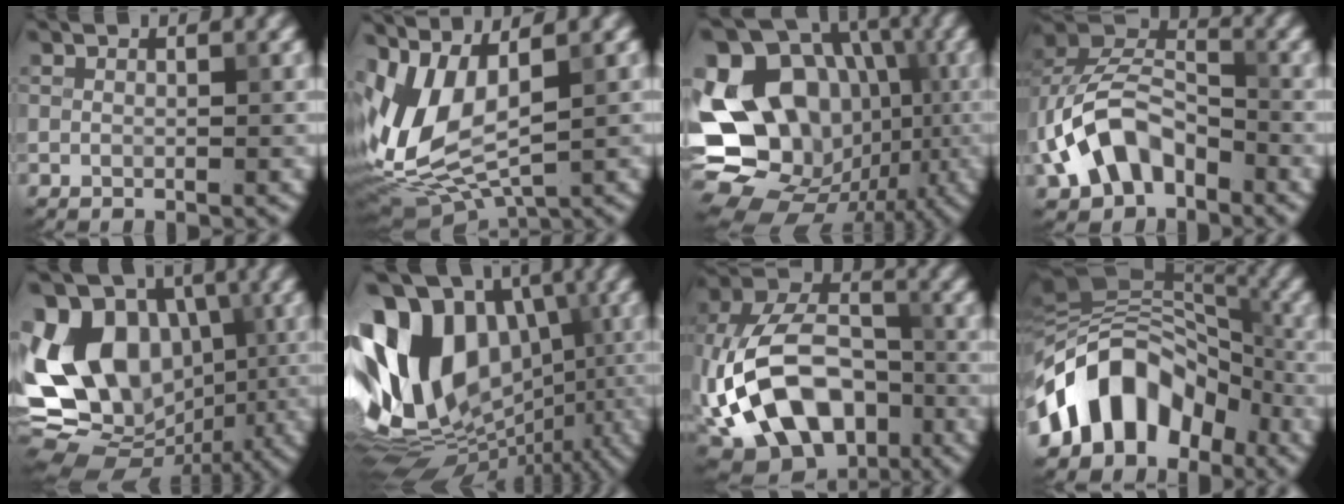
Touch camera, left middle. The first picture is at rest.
{"total": 9.5, "force": [0.2, 4.8, 8.2], "torque": [-0.205, -0.010, 0.012]}
{"total": 20.3, "force": [-1.7, 17.2, 10.6], "torque": [-0.181, 0.024, -0.041]}
{"total": 8.3, "force": [-3.2, 5.4, 5.3], "torque": [-0.104, 0.010, -0.071]}
{"total": 14.2, "force": [-0.1, 11.1, 8.7], "torque": [-0.159, 0.022, -0.017]}
{"total": 17.6, "force": [1.2, 12.6, 12.2], "torque": [-0.209, 0.027, 0.025]}
{"total": 13.6, "force": [-4.7, 9.1, 9.0], "torque": [-0.174, 0.002, -0.094]}
{"total": 10.9, "force": [-5.0, 7.3, 6.4], "torque": [-0.090, 0.026, -0.108]}